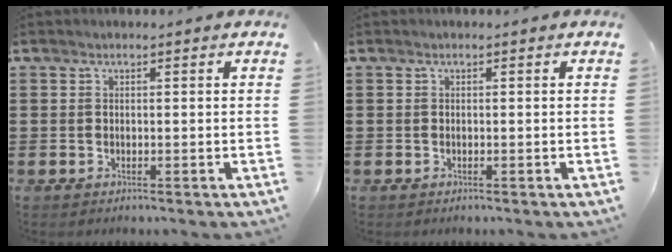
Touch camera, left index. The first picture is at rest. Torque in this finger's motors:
{"motor_torque": [0.02, 0.01, 0.00, 0.01]}